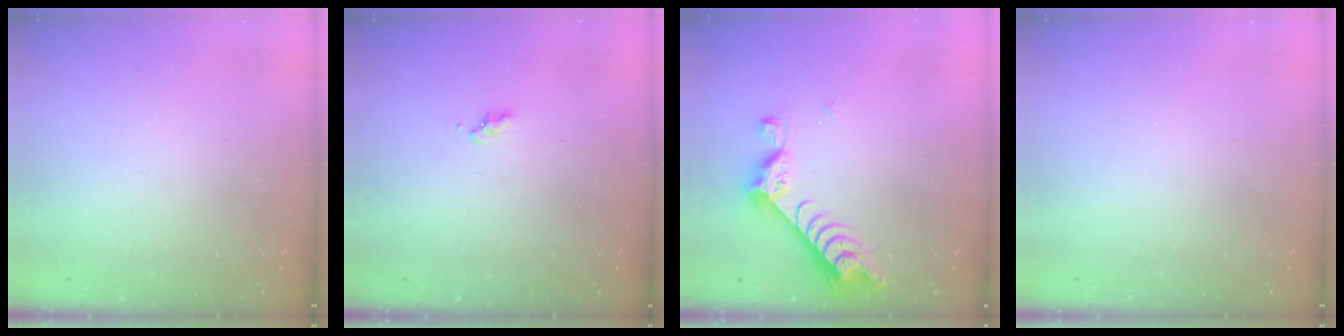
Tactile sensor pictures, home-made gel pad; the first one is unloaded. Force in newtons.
{"total": 1.6, "press": 1.6, "slide": 0.3}
{"total": 7.2, "press": 7.2, "slide": 1.0}
{"total": 0.0}